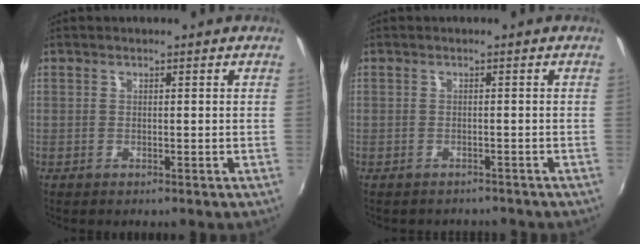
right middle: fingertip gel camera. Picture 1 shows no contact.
{"total": 3.1, "force": [-2.8, 1.2, 0.7], "torque": [-0.018, -0.013, -0.037]}